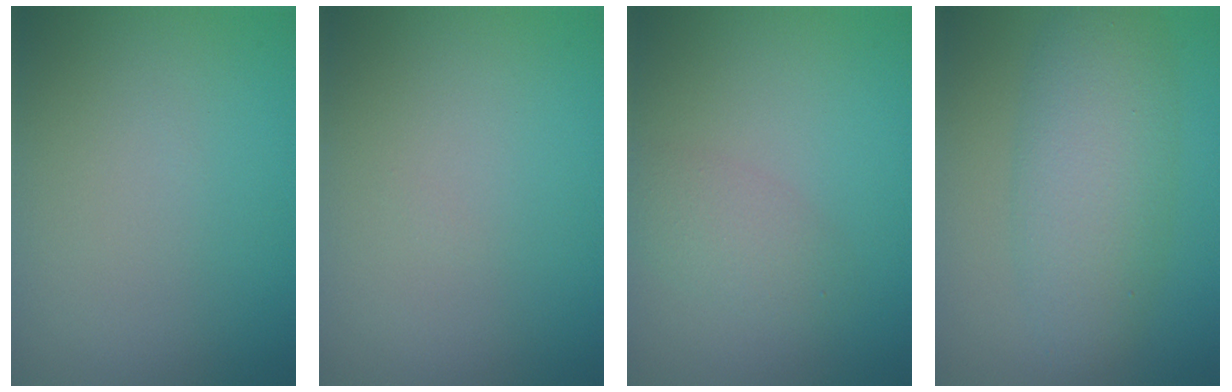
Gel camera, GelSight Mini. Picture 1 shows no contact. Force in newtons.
{"total": 0.0}
{"total": 2.3, "press": 2.3, "slide": 0.1}
{"total": 6.2, "press": 6.2, "slide": 0.1}